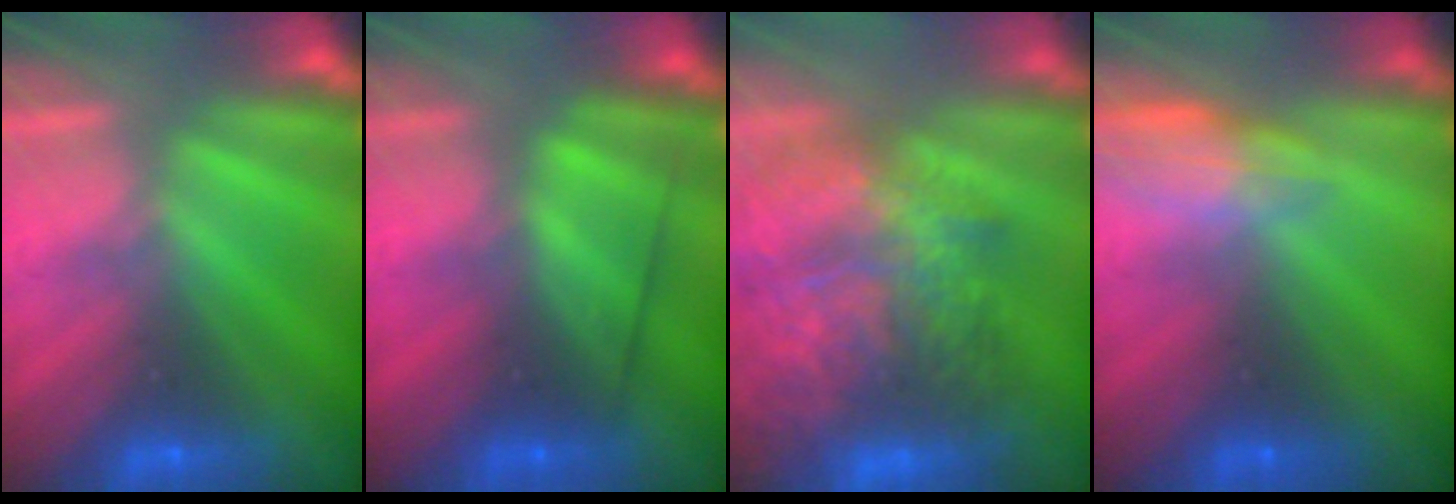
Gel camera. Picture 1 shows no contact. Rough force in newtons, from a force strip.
{"total": 2.6}
{"total": 8.1}
{"total": 2.8}